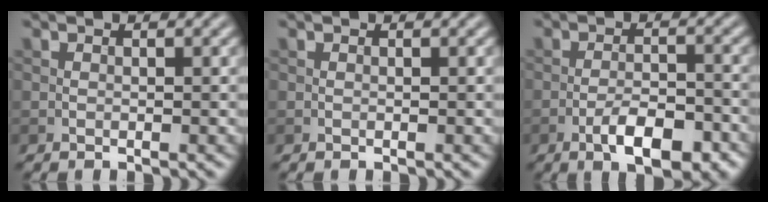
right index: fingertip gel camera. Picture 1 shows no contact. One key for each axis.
{"total": 0.0}
{"total": 5.4, "fx": -2.9, "fy": 1.9, "fz": 4.2, "tx": -0.068, "ty": 0.001, "tz": -0.046}